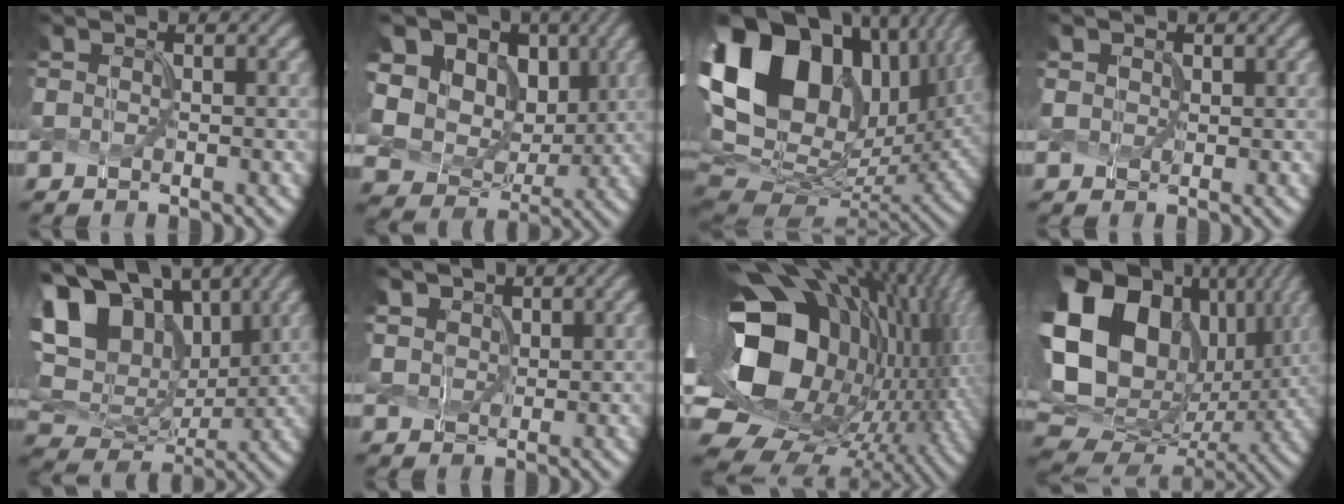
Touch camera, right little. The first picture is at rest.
{"total": 14.4, "force": [5.0, 10.9, 7.9], "torque": [-0.181, 0.032, 0.089]}
{"total": 19.8, "force": [7.2, 13.4, 12.8], "torque": [-0.267, 0.045, 0.139]}
{"total": 1.2, "force": [0.8, 0.9, 0.1], "torque": [-0.003, 0.002, 0.017]}
{"total": 15.7, "force": [8.5, 9.7, 9.0], "torque": [-0.206, 0.043, 0.133]}
{"total": 3.0, "force": [2.2, 1.8, 0.9], "torque": [-0.038, -0.001, 0.050]}
{"total": 19.2, "force": [0.6, 13.0, 14.0], "torque": [-0.258, -0.030, 0.035]}
{"total": 20.4, "force": [4.3, 15.3, 12.9], "torque": [-0.286, 0.001, 0.103]}